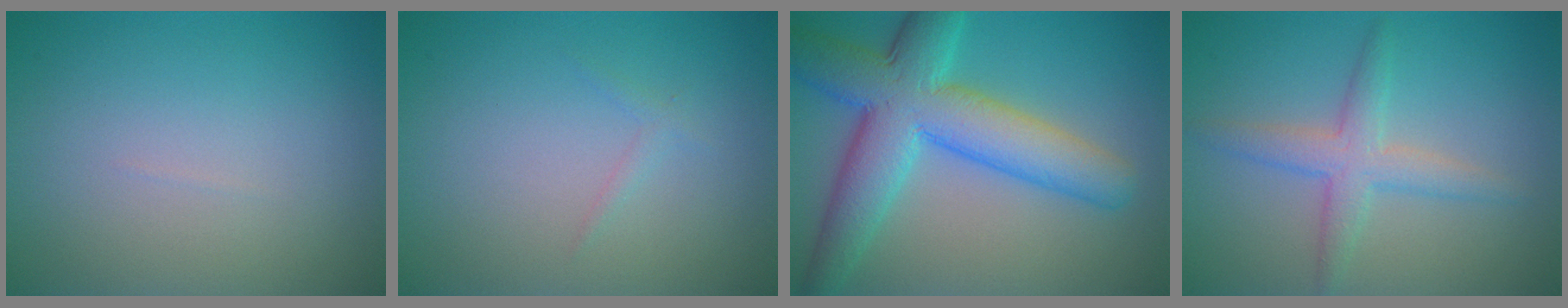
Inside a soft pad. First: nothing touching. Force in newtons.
{"total": 0.7, "press": 0.7, "slide": 0.1}
{"total": 9.1, "press": 9.1, "slide": 0.3}
{"total": 3.2, "press": 3.2, "slide": 0.2}